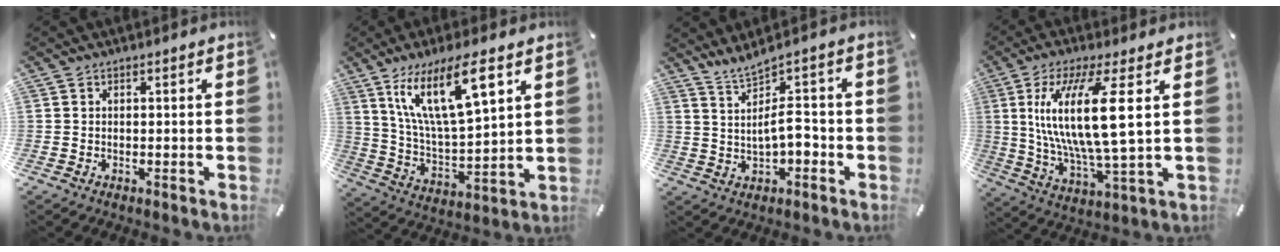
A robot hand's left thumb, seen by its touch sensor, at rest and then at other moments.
{"total": 17.2, "force": [10.2, 5.5, 12.7], "torque": [-0.266, -0.024, 0.170]}
{"total": 6.0, "force": [0.9, 2.7, 5.2], "torque": [-0.099, 0.001, 0.016]}
{"total": 17.1, "force": [4.3, 3.9, 16.1], "torque": [-0.337, -0.013, 0.056]}